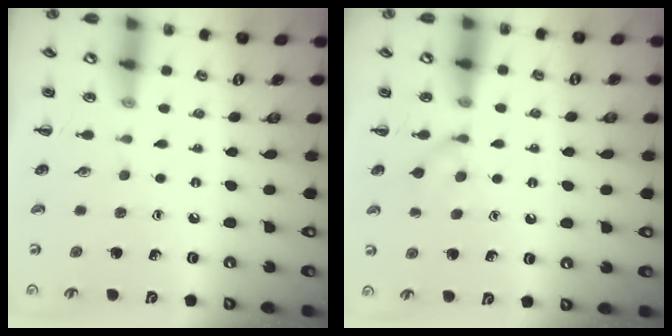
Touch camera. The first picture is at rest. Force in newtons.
{"total": 5.5, "press": 5.2, "slide": 1.6}